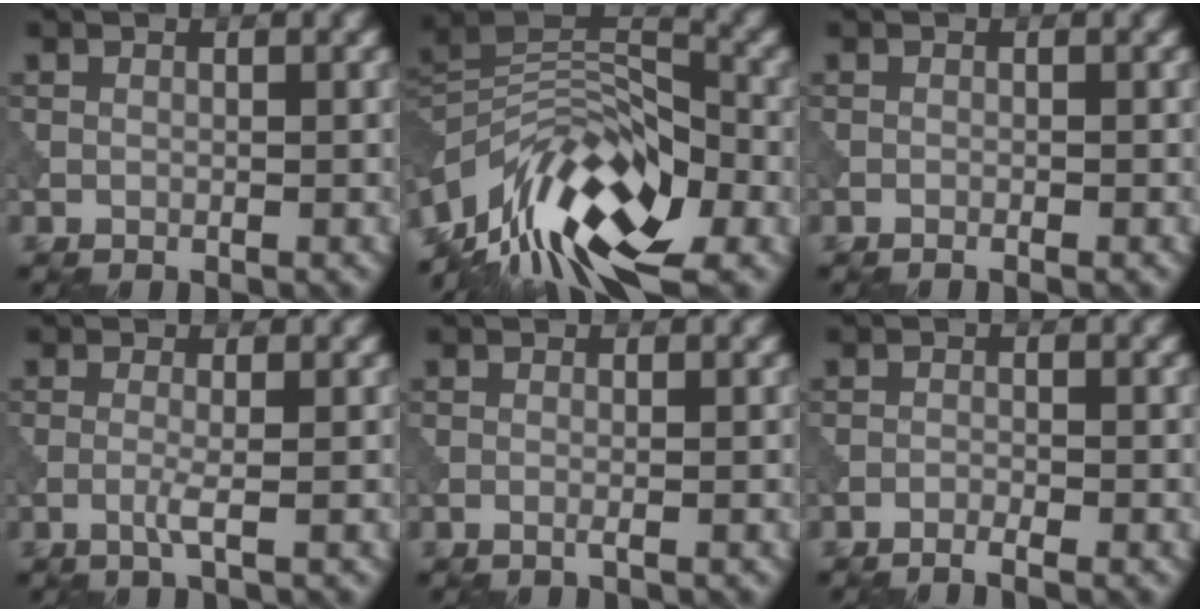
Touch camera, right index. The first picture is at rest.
{"total": 13.1, "force": [-7.9, 5.4, 8.9], "torque": [-0.167, 0.025, -0.158]}
{"total": 0.5, "force": [-0.4, 0.0, 0.3], "torque": [-0.004, 0.000, -0.009]}
{"total": 1.6, "force": [-0.4, 0.1, 1.5], "torque": [-0.033, -0.001, -0.014]}
{"total": 0.7, "force": [-0.3, 0.1, 0.7], "torque": [-0.012, -0.003, -0.008]}
{"total": 1.4, "force": [-1.2, 0.0, 0.9], "torque": [-0.018, 0.002, -0.026]}